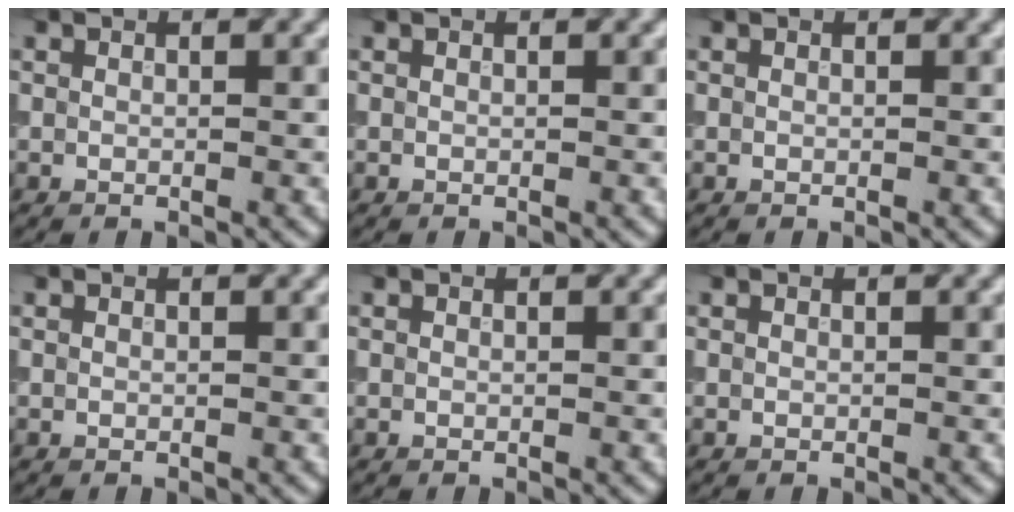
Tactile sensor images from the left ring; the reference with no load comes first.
{"total": 0.0}
{"total": 0.0}
{"total": 0.0}
{"total": 0.0}
{"total": 0.0}